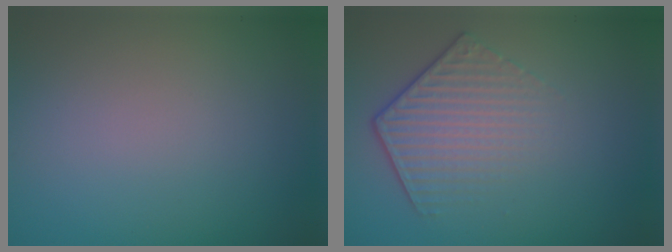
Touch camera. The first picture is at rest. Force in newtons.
{"total": 4.4, "press": 3.2, "slide": 3.1}